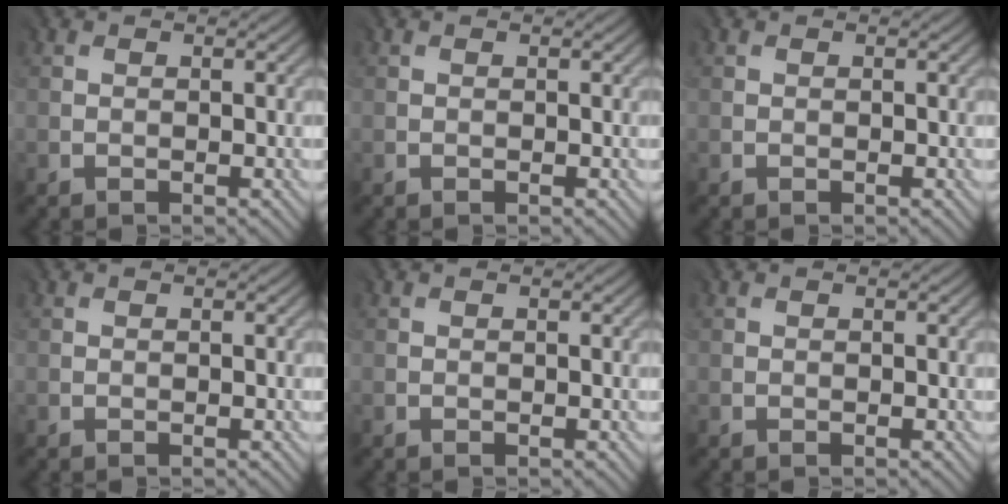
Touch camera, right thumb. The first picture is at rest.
{"total": 0.0}
{"total": 0.0}
{"total": 0.0}
{"total": 0.0}
{"total": 0.0}